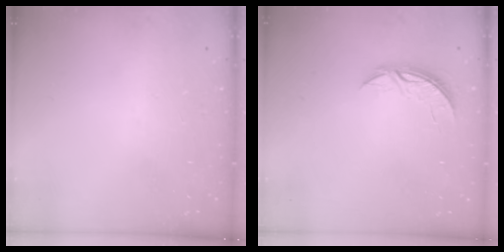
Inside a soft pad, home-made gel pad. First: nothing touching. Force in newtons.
{"total": 4.3, "press": 4.3, "slide": 0.3}